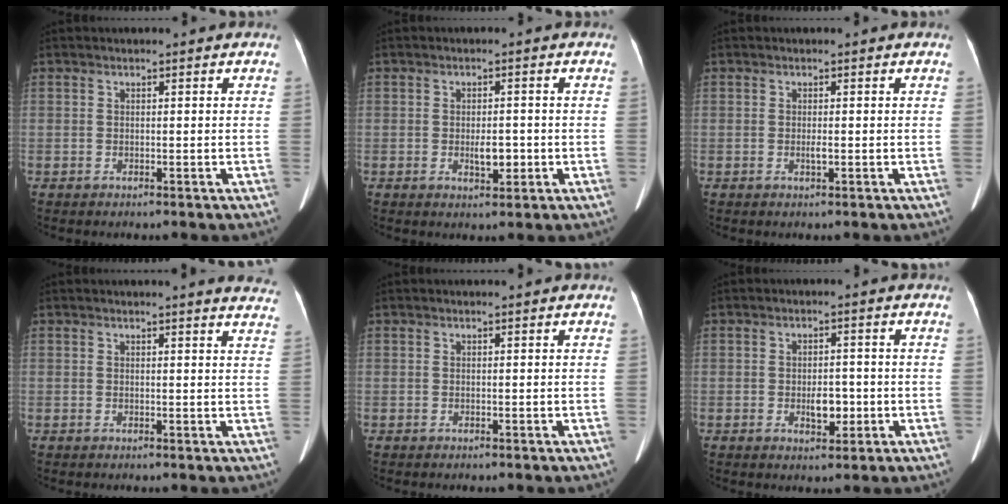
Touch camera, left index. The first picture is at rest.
{"total": 3.1, "force": [-0.7, 1.3, 2.7], "torque": [-0.046, 0.000, -0.007]}
{"total": 0.8, "force": [-0.2, 0.2, 0.8], "torque": [-0.018, -0.002, -0.001]}
{"total": 8.8, "force": [8.3, 0.4, 2.7], "torque": [-0.017, -0.034, 0.062]}
{"total": 0.0}
{"total": 3.6, "force": [-0.9, 1.9, 2.9], "torque": [-0.046, 0.001, -0.008]}